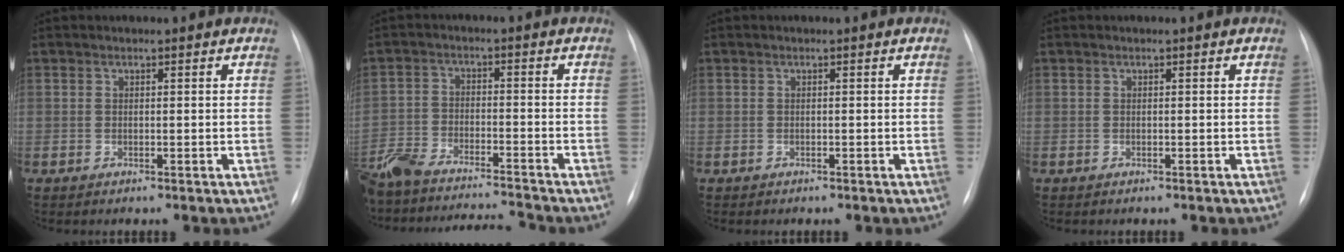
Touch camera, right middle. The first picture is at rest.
{"total": 14.5, "force": [-13.6, 0.9, 5.1], "torque": [-0.099, 0.006, -0.224]}
{"total": 0.0}
{"total": 0.0}